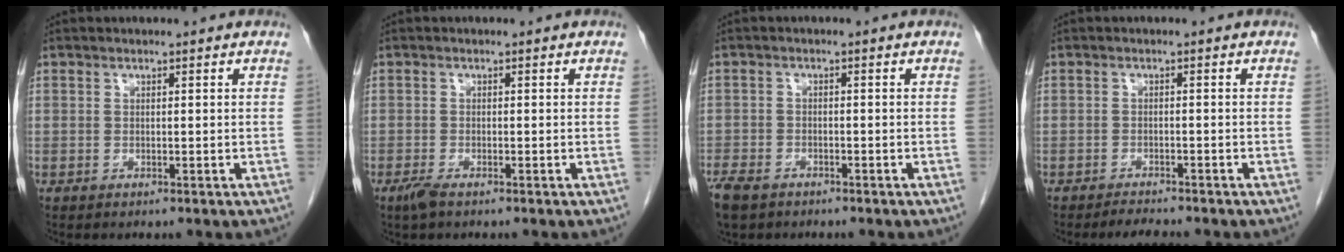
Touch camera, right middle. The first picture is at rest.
{"total": 1.8, "force": [-1.3, 0.3, 1.2], "torque": [-0.033, -0.005, -0.024]}
{"total": 6.0, "force": [-4.4, 3.0, 2.6], "torque": [-0.055, -0.009, -0.074]}
{"total": 2.3, "force": [-2.2, -0.1, 0.7], "torque": [-0.020, -0.011, -0.036]}